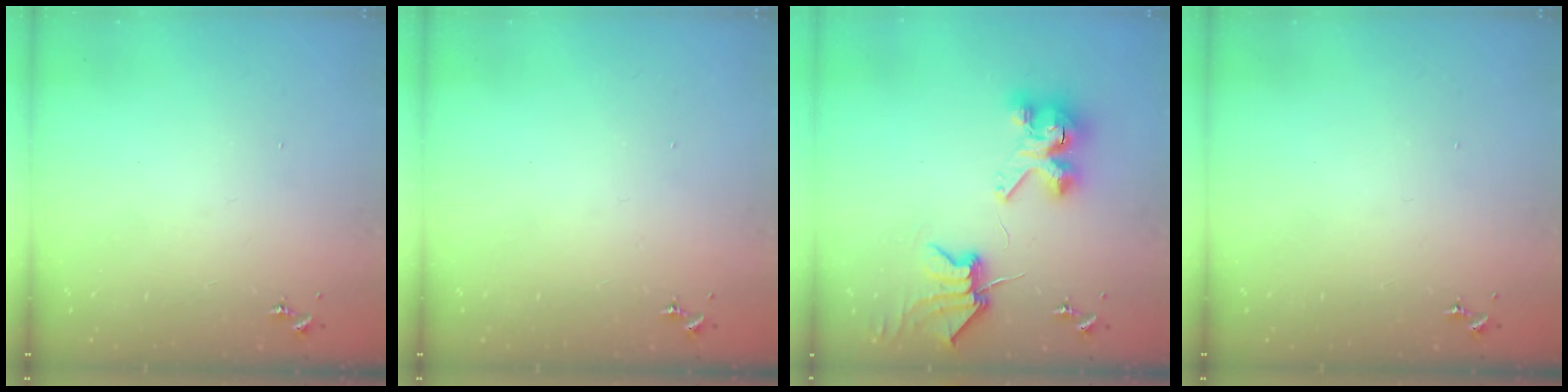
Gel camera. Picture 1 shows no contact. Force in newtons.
{"total": 0.0}
{"total": 9.7, "press": 9.6, "slide": 1.3}
{"total": 0.0}